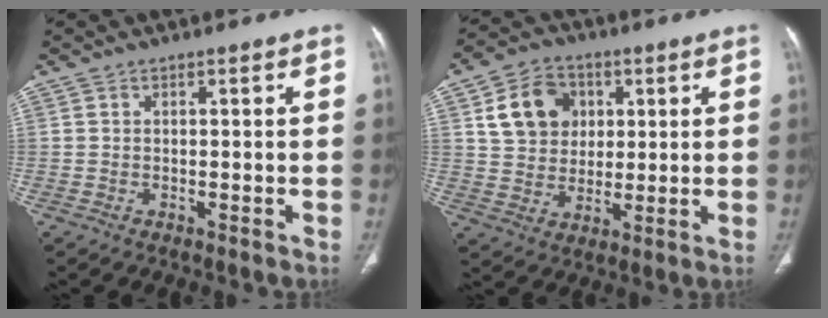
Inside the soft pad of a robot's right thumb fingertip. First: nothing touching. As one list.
[{"total": 11.5, "force": [3.6, 9.4, 5.7], "torque": [-0.068, -0.003, 0.065]}]